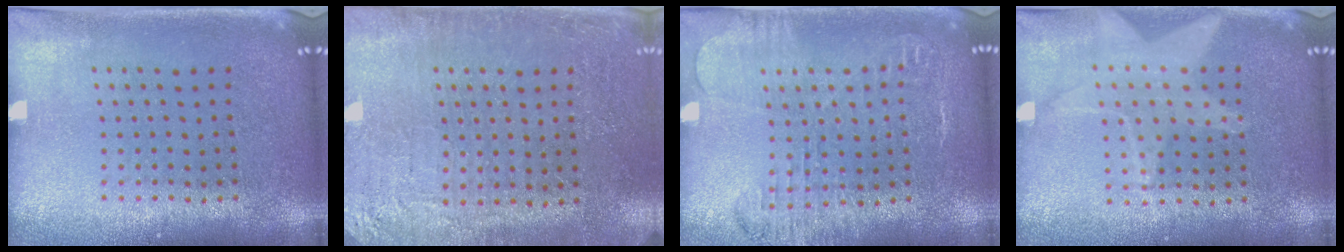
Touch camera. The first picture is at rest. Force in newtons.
{"total": 2.7, "press": 2.7, "slide": 0.4}
{"total": 1.8, "press": 1.7, "slide": 0.5}
{"total": 0.9, "press": 0.9, "slide": 0.0}